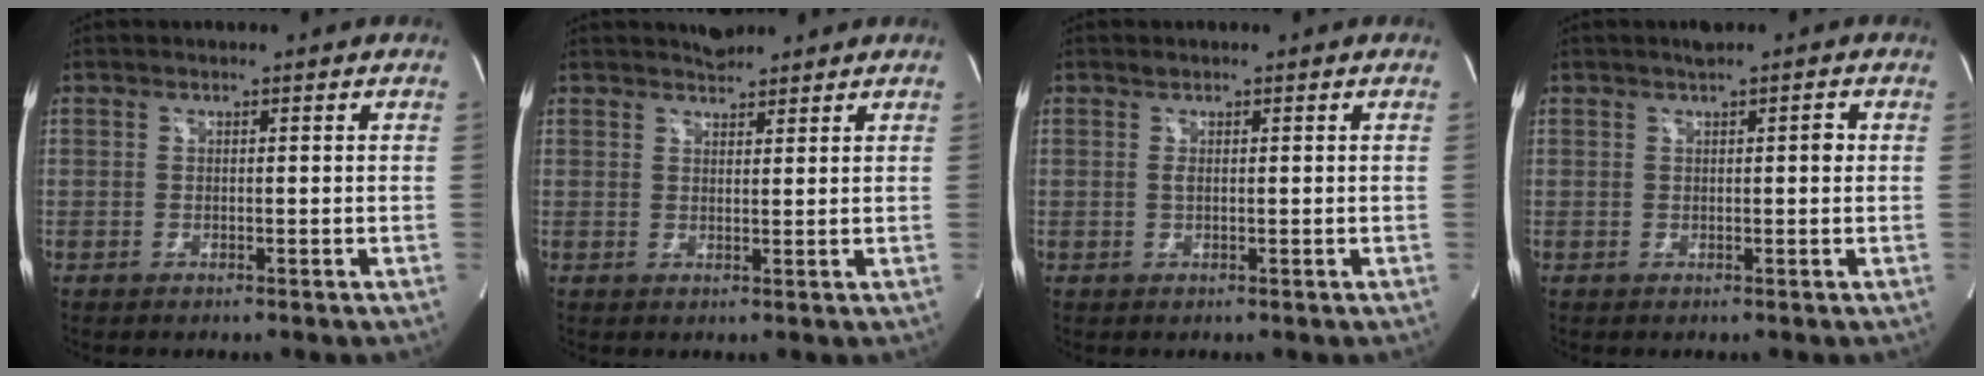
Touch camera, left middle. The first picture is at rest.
{"total": 2.8, "force": [2.6, 0.7, 0.5], "torque": [-0.012, 0.010, 0.044]}
{"total": 0.6, "force": [0.3, 0.1, 0.5], "torque": [-0.018, -0.003, 0.008]}
{"total": 2.3, "force": [0.9, 0.6, 2.0], "torque": [-0.030, 0.008, 0.013]}